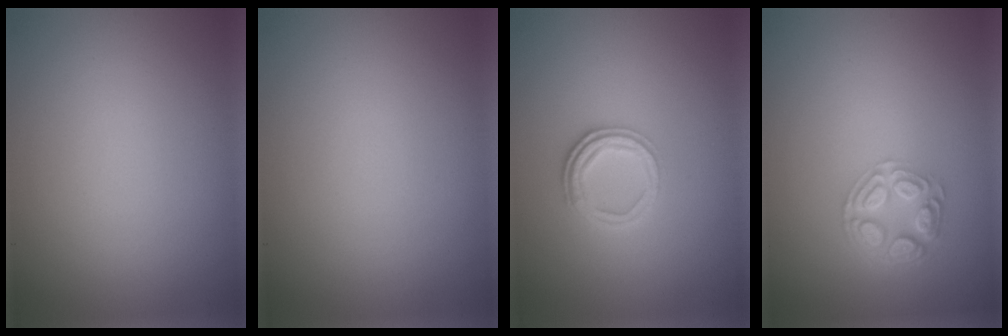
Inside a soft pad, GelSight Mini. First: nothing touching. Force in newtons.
{"total": 0.0}
{"total": 2.6, "press": 2.3, "slide": 1.1}
{"total": 4.5, "press": 3.4, "slide": 2.9}